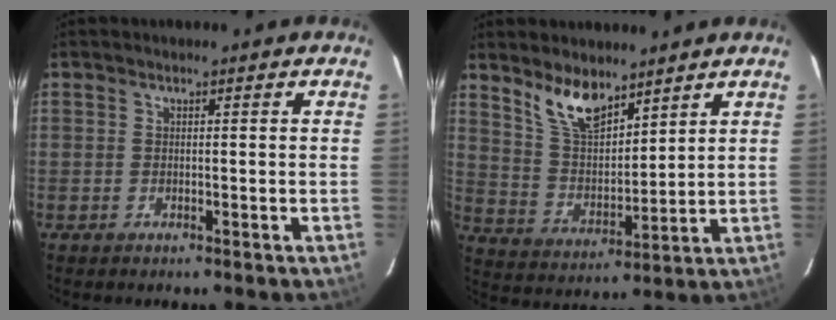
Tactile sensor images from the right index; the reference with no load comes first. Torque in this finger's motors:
{"motor_torque": [0.83, 0.81, 0.14, 0.08]}